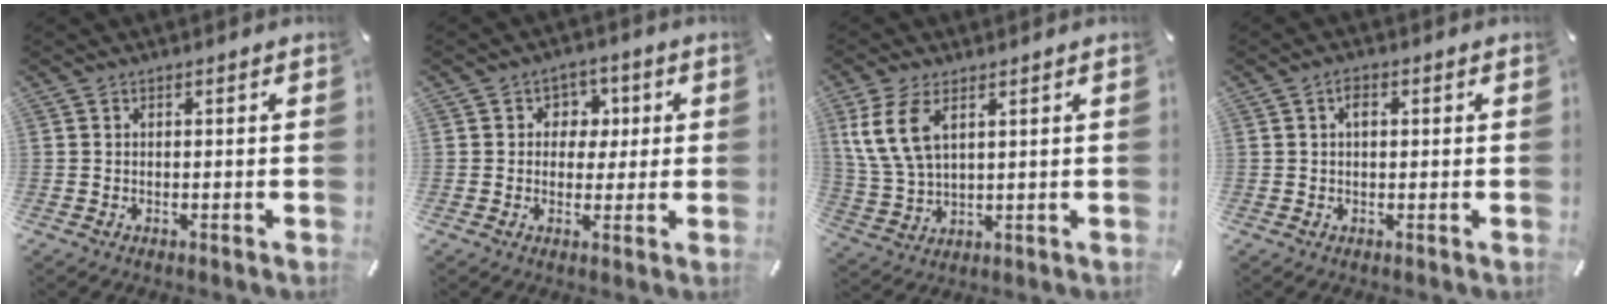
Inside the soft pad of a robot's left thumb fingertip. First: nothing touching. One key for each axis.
{"total": 5.5, "fx": 0.6, "fy": 5.1, "fz": 2.0, "tx": -0.021, "ty": 0.005, "tz": 0.004}
{"total": 9.7, "fx": 4.5, "fy": 5.5, "fz": 6.7, "tx": -0.166, "ty": -0.009, "tz": 0.083}
{"total": 2.1, "fx": 0.6, "fy": 1.3, "fz": 1.6, "tx": -0.025, "ty": 0.004, "tz": 0.007}